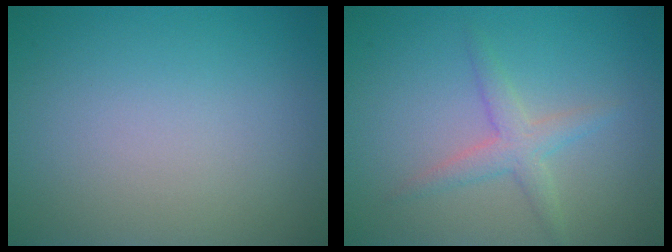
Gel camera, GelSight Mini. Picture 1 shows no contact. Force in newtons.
{"total": 2.3, "press": 2.3, "slide": 0.1}